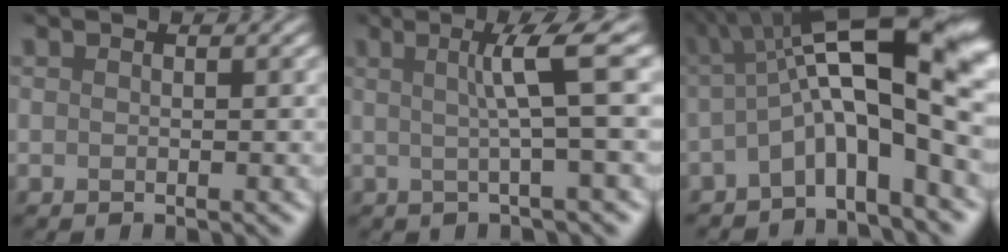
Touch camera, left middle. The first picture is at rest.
{"total": 3.5, "force": [0.7, -0.3, 3.5], "torque": [-0.058, 0.012, 0.019]}
{"total": 10.9, "force": [-0.2, 2.6, 10.6], "torque": [-0.174, 0.031, -0.002]}